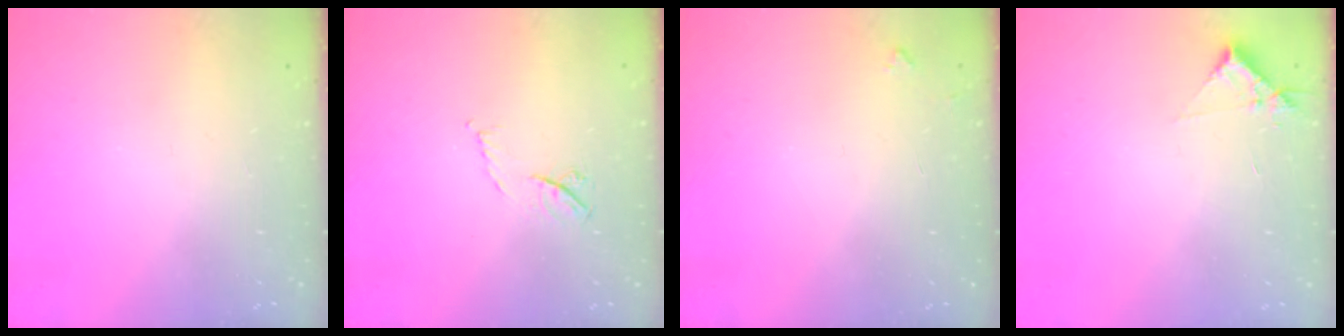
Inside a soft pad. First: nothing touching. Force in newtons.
{"total": 5.2, "press": 5.1, "slide": 0.8}
{"total": 3.8, "press": 3.7, "slide": 0.4}
{"total": 3.9, "press": 3.9, "slide": 0.5}